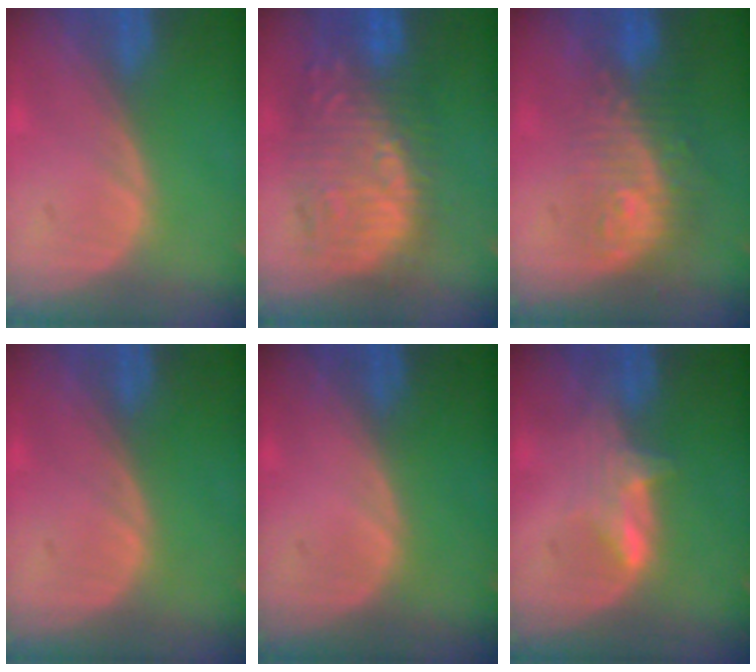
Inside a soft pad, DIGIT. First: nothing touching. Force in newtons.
{"total": 10.7, "press": 10.4, "slide": 2.4}
{"total": 9.7, "press": 8.1, "slide": 5.3}
{"total": 0.0}
{"total": 0.0}
{"total": 3.3, "press": 3.3, "slide": 0.4}